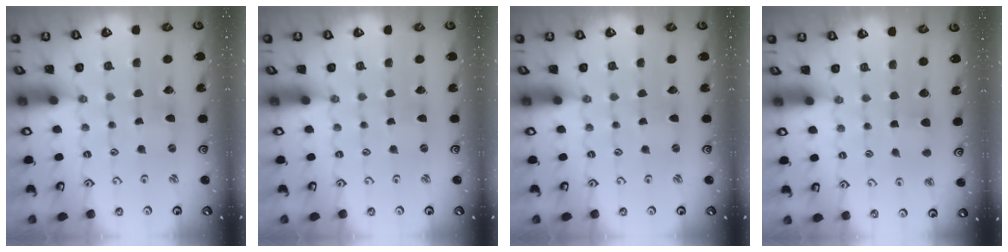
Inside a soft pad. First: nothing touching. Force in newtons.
{"total": 0.0}
{"total": 0.0}
{"total": 4.4, "press": 4.4, "slide": 0.6}